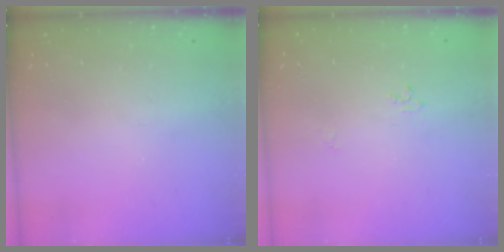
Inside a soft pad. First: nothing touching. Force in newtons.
{"total": 2.9, "press": 2.9, "slide": 0.3}